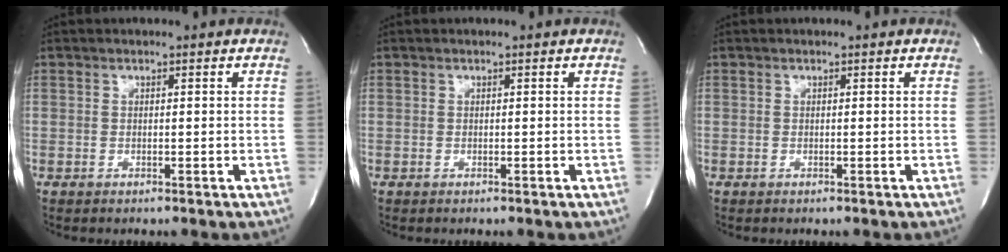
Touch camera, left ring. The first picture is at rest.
{"total": 0.0}
{"total": 0.0}